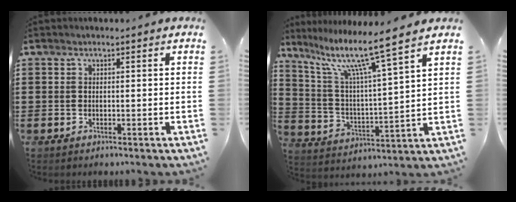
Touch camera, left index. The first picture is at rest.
{"total": 10.5, "force": [7.9, 0.0, 6.9], "torque": [-0.154, -0.047, 0.124]}